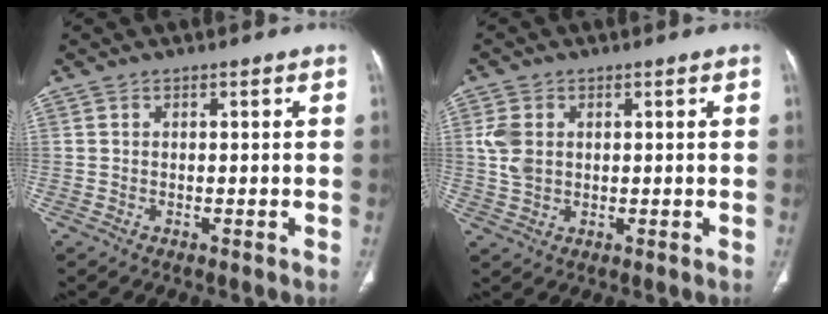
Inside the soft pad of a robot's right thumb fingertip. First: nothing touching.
{"total": 4.9, "force": [0.9, 3.6, 3.2], "torque": [-0.065, 0.000, 0.022]}